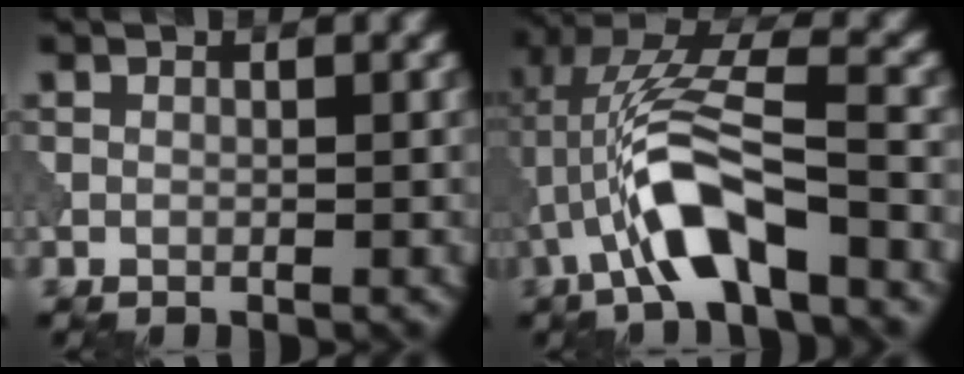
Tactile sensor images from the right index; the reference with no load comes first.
{"total": 8.1, "force": [-2.9, 2.5, 7.1], "torque": [-0.146, 0.019, -0.059]}